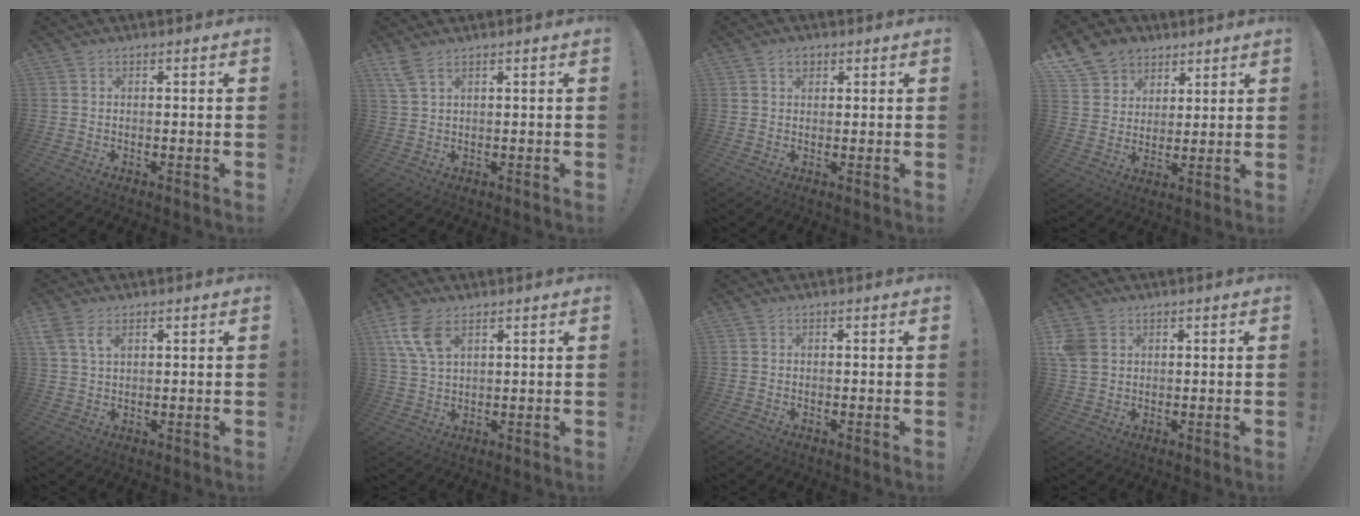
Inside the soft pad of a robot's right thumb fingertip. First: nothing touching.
{"total": 3.8, "force": [2.5, 1.0, 2.8], "torque": [-0.061, -0.006, 0.047]}
{"total": 2.4, "force": [1.1, 1.8, 1.2], "torque": [-0.014, 0.001, 0.019]}
{"total": 11.0, "force": [6.3, 8.6, 2.5], "torque": [-0.041, -0.038, 0.128]}
{"total": 5.4, "force": [2.8, 3.0, 3.6], "torque": [-0.063, -0.008, 0.052]}
{"total": 9.2, "force": [4.8, 4.9, 6.2], "torque": [-0.115, -0.013, 0.094]}
{"total": 0.0}
{"total": 6.3, "force": [2.3, 4.9, 3.4], "torque": [-0.068, -0.004, 0.046]}